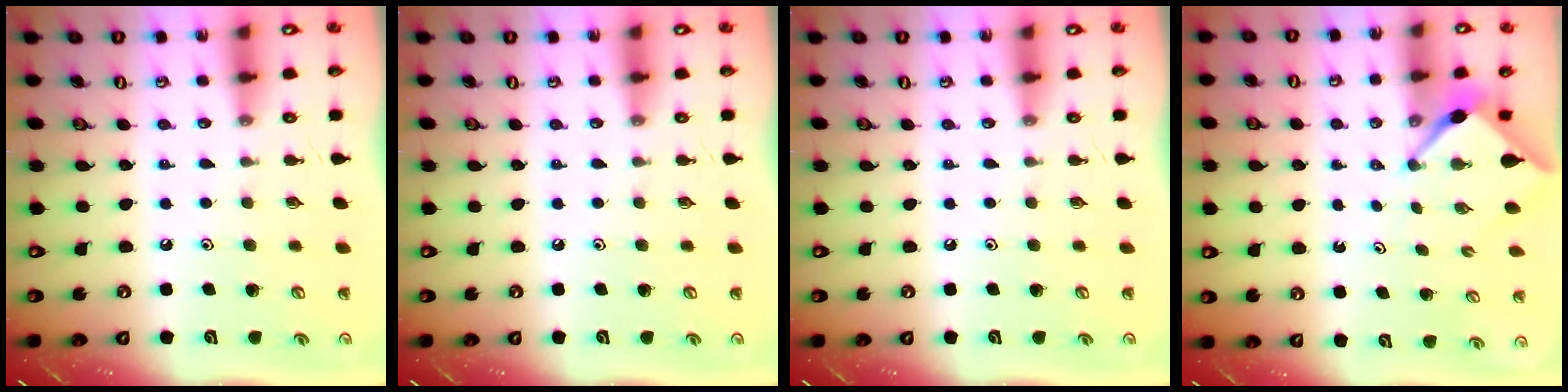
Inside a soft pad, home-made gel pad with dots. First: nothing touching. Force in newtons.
{"total": 0.0}
{"total": 0.0}
{"total": 2.4, "press": 2.4, "slide": 0.3}